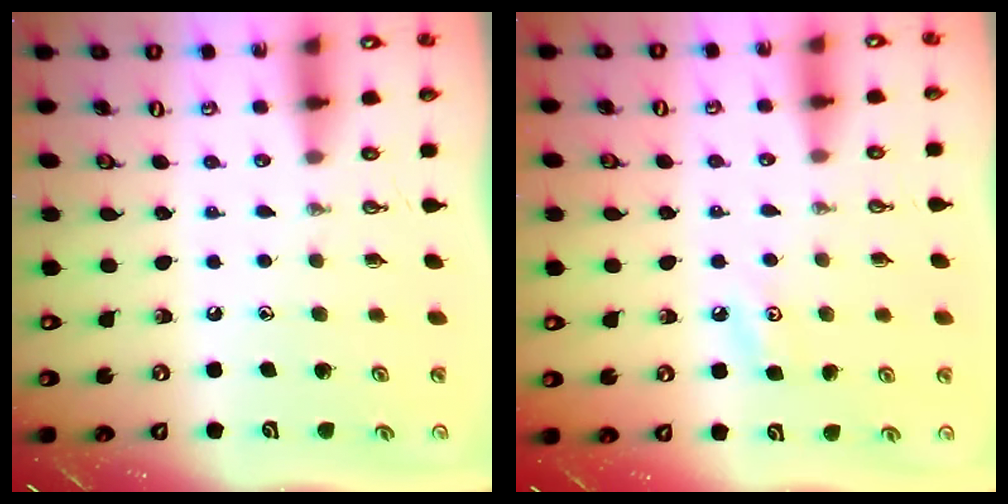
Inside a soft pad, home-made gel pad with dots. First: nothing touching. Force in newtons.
{"total": 4.1, "press": 4.0, "slide": 0.7}